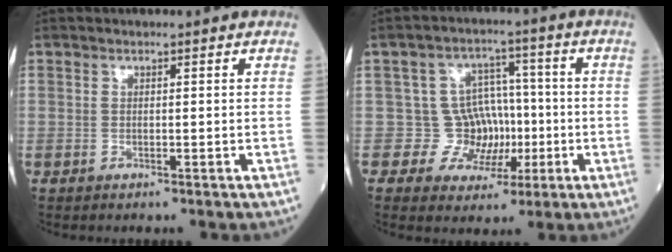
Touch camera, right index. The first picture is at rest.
{"total": 6.6, "force": [-0.8, 6.5, 0.9], "torque": [0.006, 0.027, -0.011]}